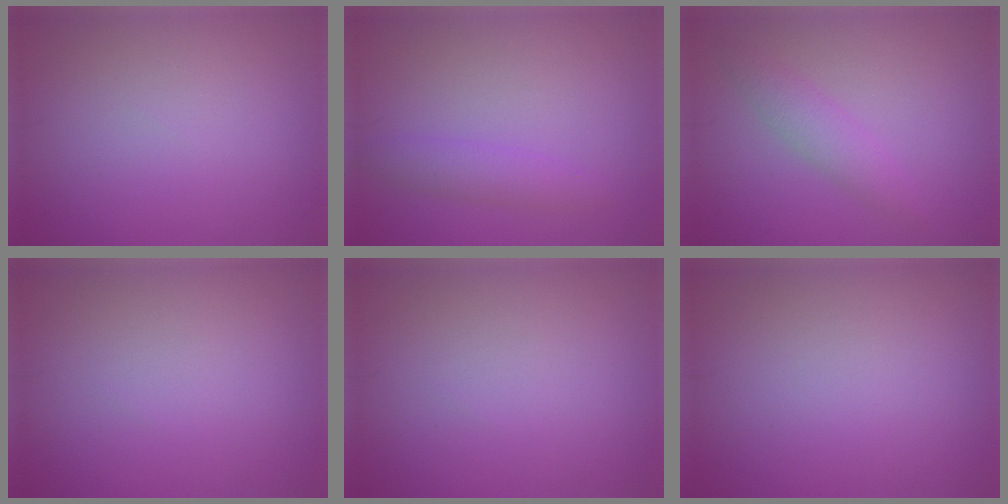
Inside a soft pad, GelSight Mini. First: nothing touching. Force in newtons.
{"total": 2.0, "press": 1.9, "slide": 0.2}
{"total": 2.2, "press": 2.2, "slide": 0.1}
{"total": 0.0}
{"total": 0.0}
{"total": 0.0}